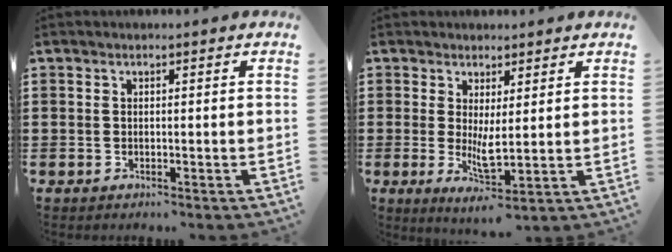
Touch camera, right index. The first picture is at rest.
{"total": 3.8, "force": [1.1, 0.5, 3.6], "torque": [-0.064, -0.012, 0.019]}